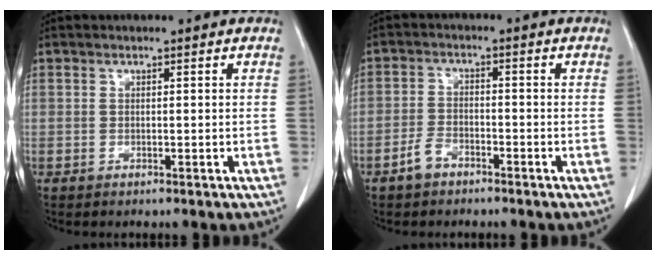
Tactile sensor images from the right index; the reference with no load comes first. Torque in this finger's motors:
{"motor_torque": [-0.16, -0.24, -0.13, -0.03]}